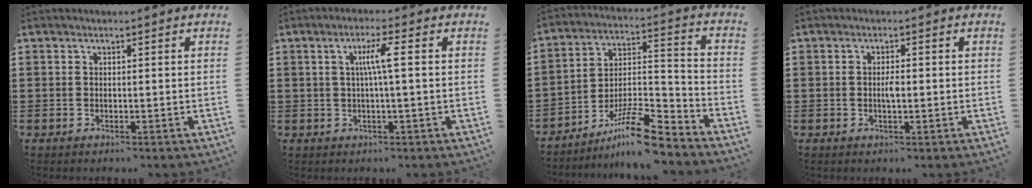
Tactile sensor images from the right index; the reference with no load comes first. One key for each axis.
{"total": 4.3, "fx": 0.4, "fy": -0.1, "fz": 4.2, "tx": -0.081, "ty": 0.000, "tz": 0.001}
{"total": 11.5, "fx": -9.1, "fy": 2.0, "fz": 6.8, "tx": -0.115, "ty": 0.024, "tz": -0.173}
{"total": 2.0, "fx": -0.2, "fy": 0.6, "fz": 1.8, "tx": -0.036, "ty": 0.001, "tz": -0.005}